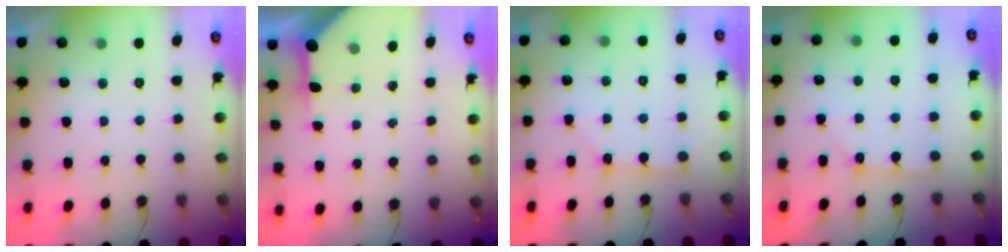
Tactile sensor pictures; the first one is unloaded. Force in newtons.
{"total": 5.2, "press": 5.2, "slide": 0.2}
{"total": 2.0, "press": 2.0, "slide": 0.3}
{"total": 2.4, "press": 2.4, "slide": 0.2}